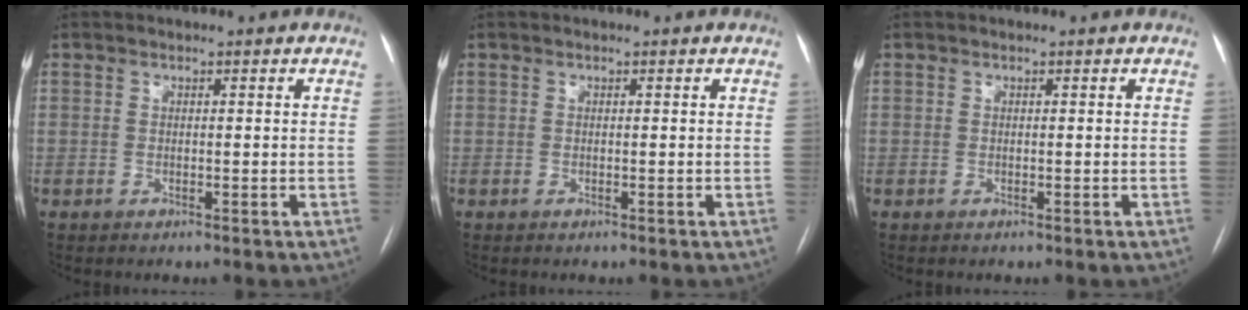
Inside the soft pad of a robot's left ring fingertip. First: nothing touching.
{"total": 0.0}
{"total": 0.0}